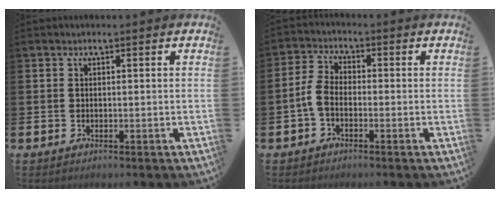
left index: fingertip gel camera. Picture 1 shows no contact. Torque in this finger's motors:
{"motor_torque": [0.18, 0.18, 0.14, 0.04]}